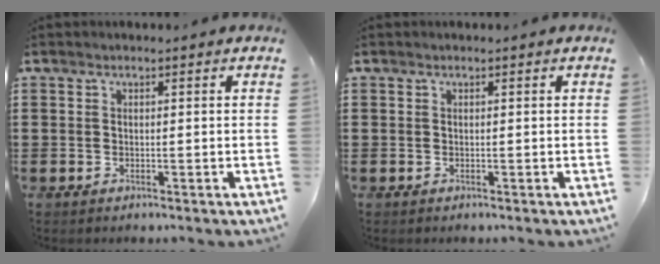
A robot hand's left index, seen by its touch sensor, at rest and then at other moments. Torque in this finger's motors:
{"motor_torque": [0.00, 0.00, 0.00, 0.00]}